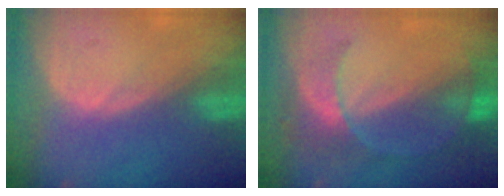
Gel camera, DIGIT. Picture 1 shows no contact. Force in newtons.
{"total": 7.8, "press": 6.7, "slide": 3.9}